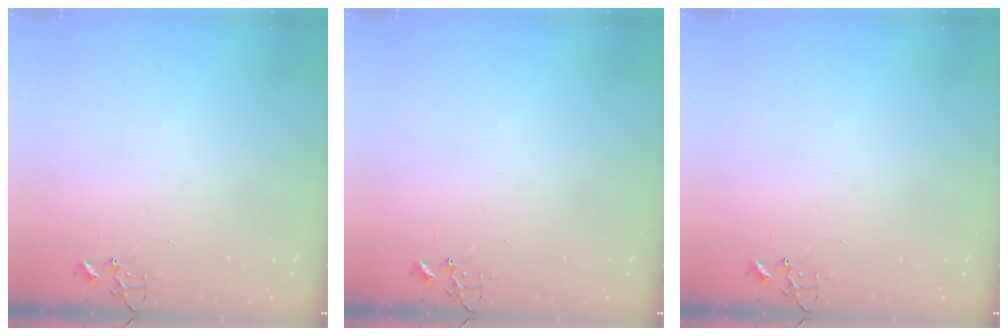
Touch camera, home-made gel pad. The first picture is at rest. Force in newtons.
{"total": 0.0}
{"total": 0.0}